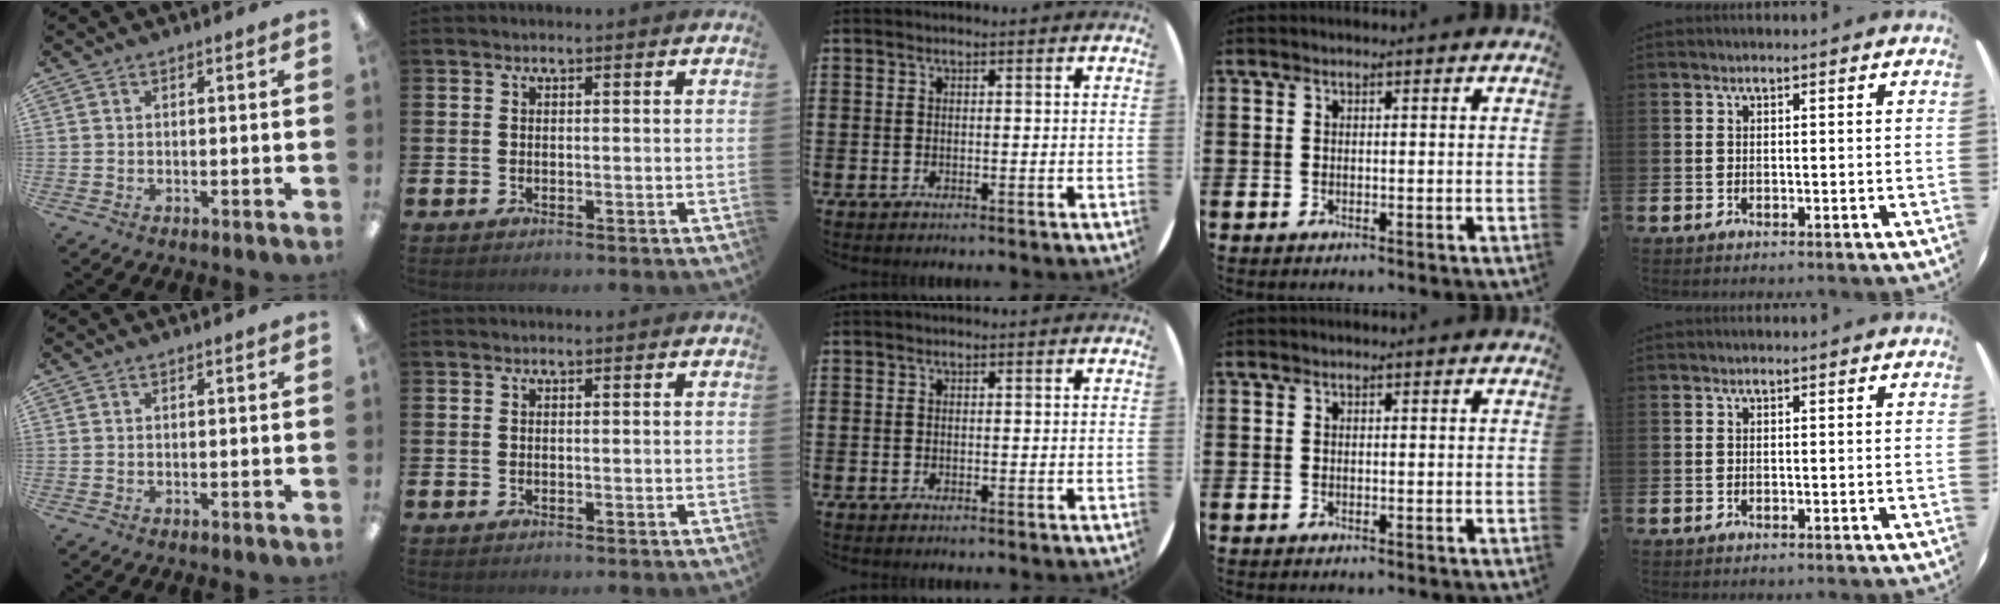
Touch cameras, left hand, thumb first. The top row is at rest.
{}